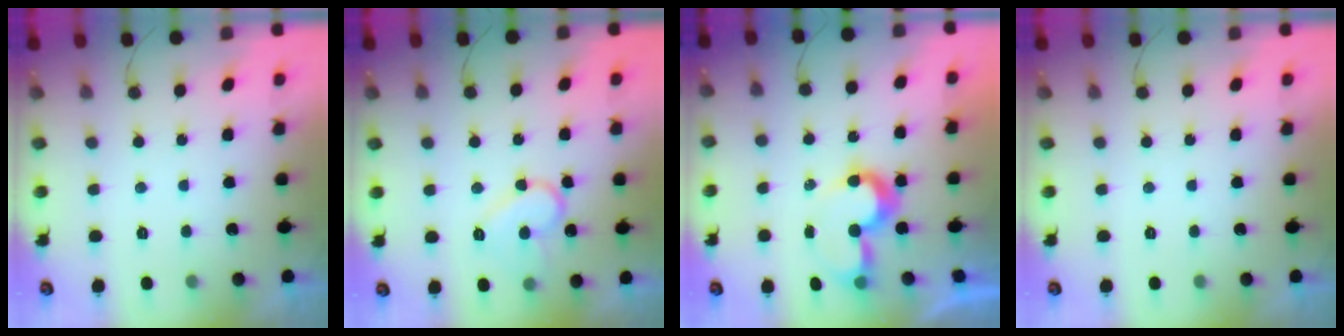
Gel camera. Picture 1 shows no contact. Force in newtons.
{"total": 12.0, "press": 11.9, "slide": 1.0}
{"total": 8.7, "press": 8.4, "slide": 2.3}
{"total": 0.0}